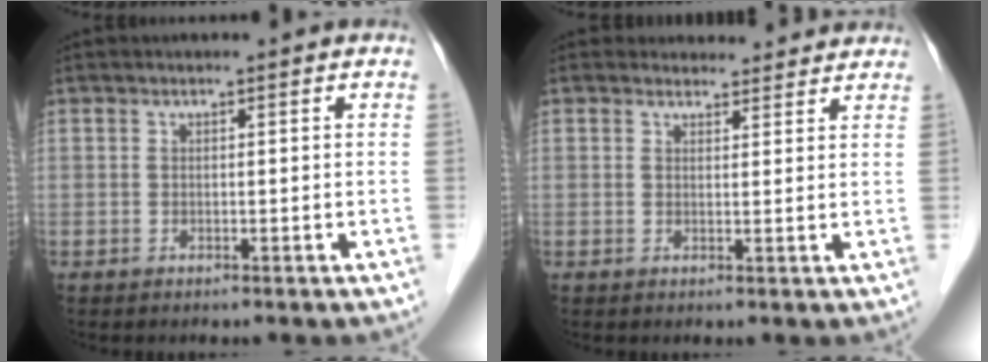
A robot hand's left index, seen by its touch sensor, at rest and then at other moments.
{"total": 4.4, "force": [4.1, 1.6, 0.0], "torque": [0.008, 0.006, 0.041]}